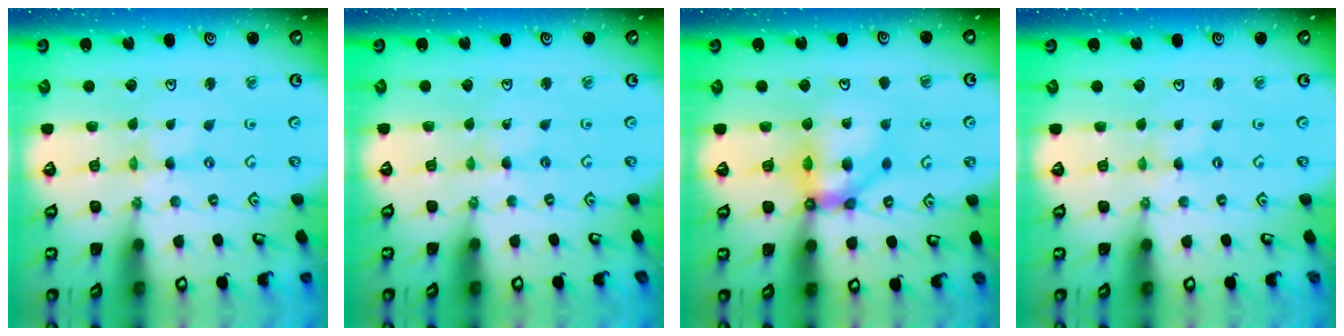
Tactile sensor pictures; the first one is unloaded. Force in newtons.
{"total": 1.0, "press": 1.0, "slide": 0.2}
{"total": 10.0, "press": 10.0, "slide": 1.0}
{"total": 0.0}